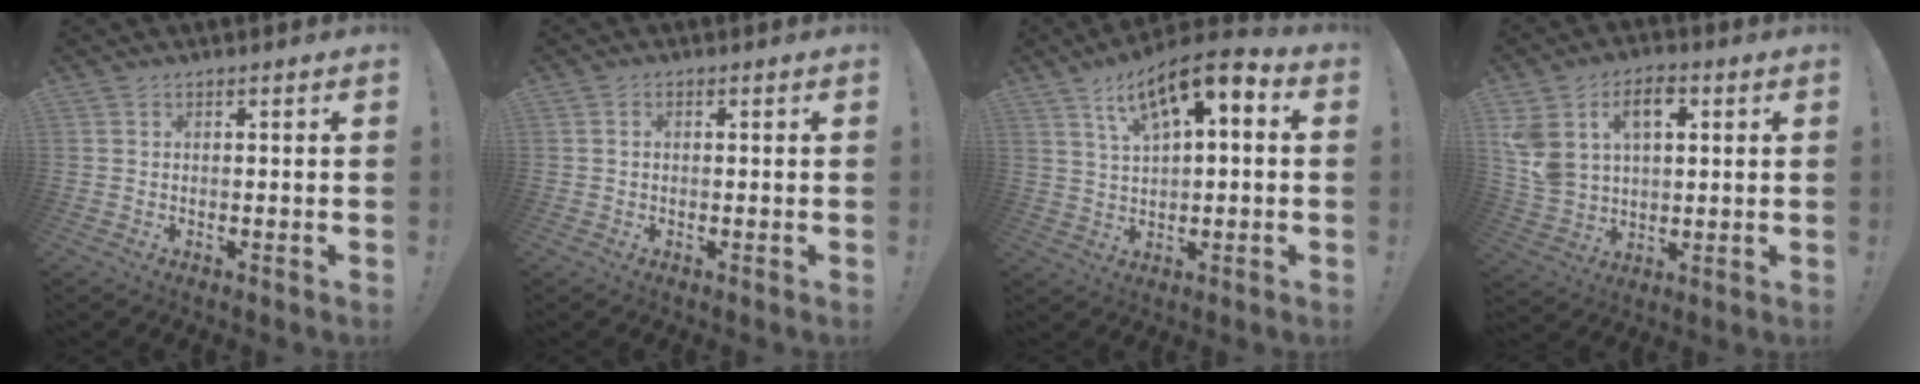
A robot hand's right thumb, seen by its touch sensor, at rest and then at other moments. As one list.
[{"total": 0.9, "force": [-0.1, 0.7, 0.6], "torque": [-0.013, 0.004, -0.001]}, {"total": 11.1, "force": [5.6, 3.9, 8.7], "torque": [-0.145, -0.027, 0.099]}, {"total": 13.2, "force": [5.6, 8.9, 8.0], "torque": [-0.142, -0.018, 0.103]}]